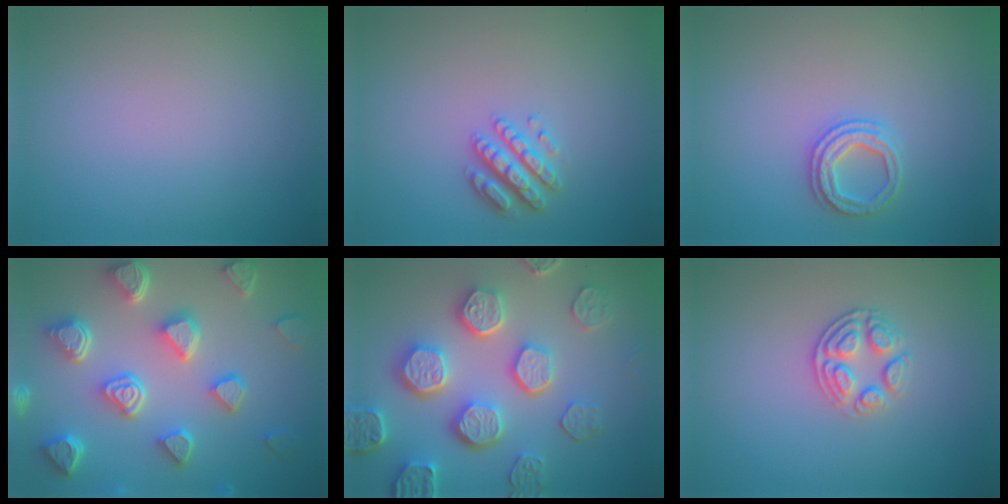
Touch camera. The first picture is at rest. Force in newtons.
{"total": 2.9, "press": 2.8, "slide": 1.1}
{"total": 2.5, "press": 2.4, "slide": 0.6}
{"total": 7.2, "press": 5.8, "slide": 4.4}
{"total": 7.3, "press": 6.1, "slide": 4.0}
{"total": 2.6, "press": 2.4, "slide": 1.1}